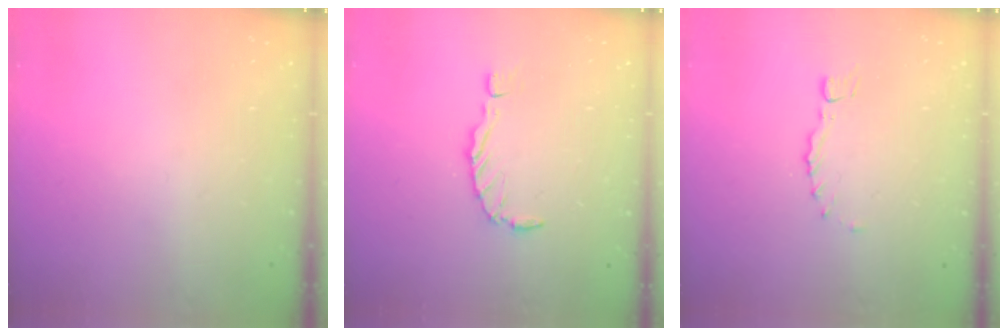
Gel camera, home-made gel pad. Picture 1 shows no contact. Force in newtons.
{"total": 0.0}
{"total": 0.0}